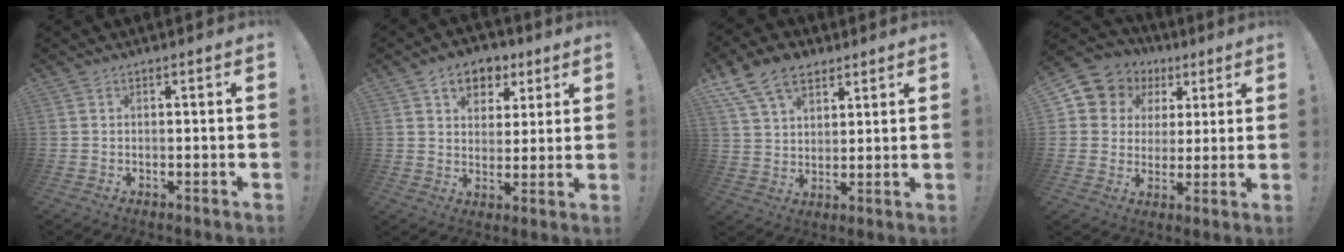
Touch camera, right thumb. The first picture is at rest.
{"total": 8.7, "force": [4.6, 6.6, 3.4], "torque": [-0.046, -0.024, 0.087]}
{"total": 12.8, "force": [7.8, 8.2, 6.1], "torque": [-0.100, -0.035, 0.149]}
{"total": 9.1, "force": [3.5, 8.2, 1.9], "torque": [-0.030, -0.025, 0.074]}